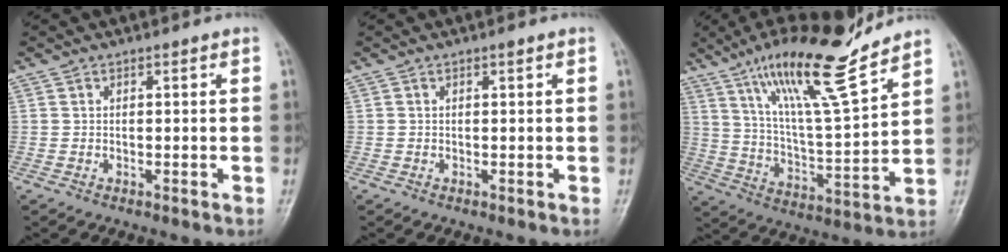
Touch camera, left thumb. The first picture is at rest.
{"total": 0.6, "force": [0.4, 0.1, 0.4], "torque": [-0.006, -0.003, 0.007]}
{"total": 18.5, "force": [13.4, 2.5, 12.4], "torque": [-0.195, -0.073, 0.237]}